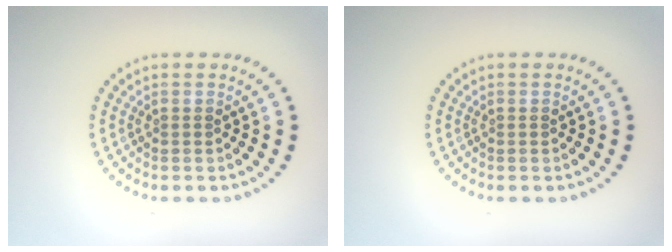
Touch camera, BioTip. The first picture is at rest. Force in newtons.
{"total": 0.0}